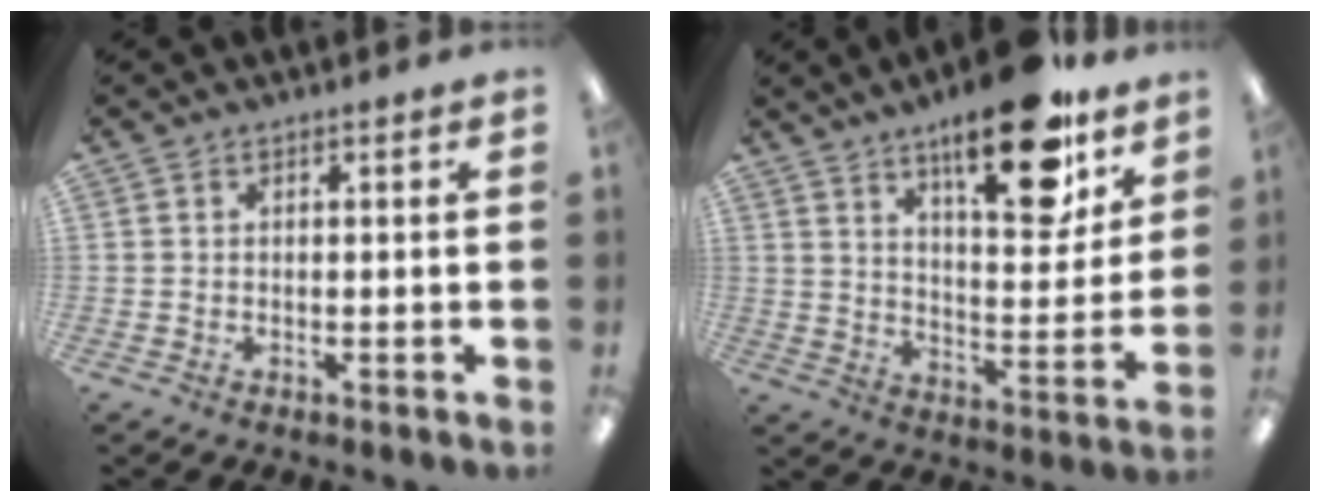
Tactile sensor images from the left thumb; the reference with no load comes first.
{"total": 20.3, "force": [13.6, 6.9, 13.4], "torque": [-0.188, -0.080, 0.217]}